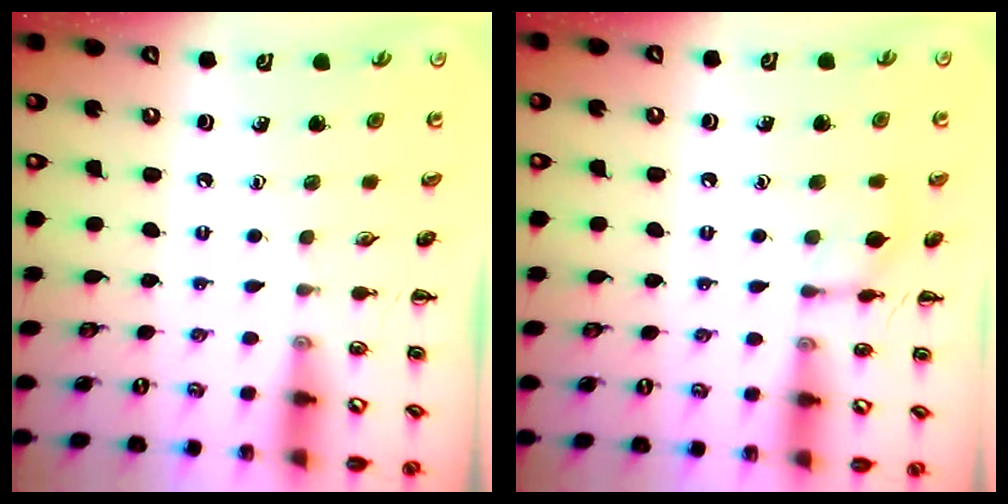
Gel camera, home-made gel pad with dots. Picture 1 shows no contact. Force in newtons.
{"total": 7.7, "press": 7.6, "slide": 1.3}